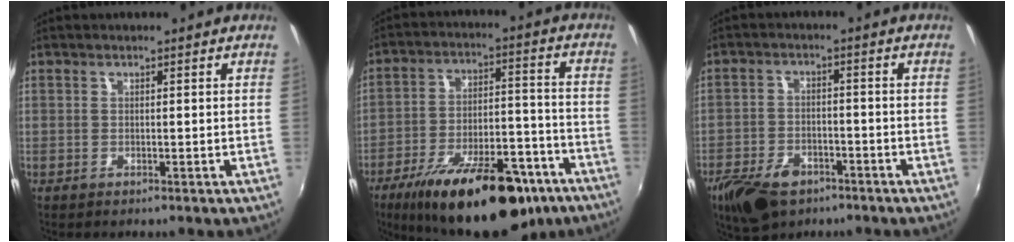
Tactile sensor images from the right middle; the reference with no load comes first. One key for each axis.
{"total": 24.6, "fx": -16.6, "fy": 9.1, "fz": 15.7, "tx": -0.258, "ty": -0.015, "tz": -0.236}
{"total": 11.9, "fx": -7.6, "fy": 6.6, "fz": 6.3, "tx": -0.156, "ty": -0.019, "tz": -0.133}